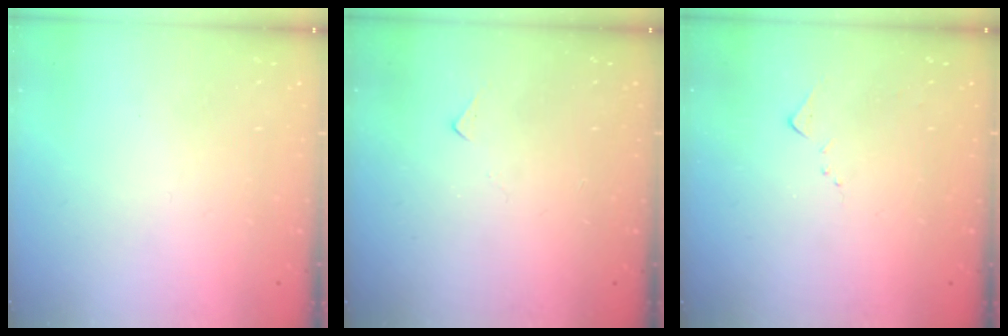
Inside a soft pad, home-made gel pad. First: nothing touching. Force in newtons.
{"total": 5.2, "press": 5.1, "slide": 0.8}
{"total": 5.4, "press": 5.4, "slide": 0.7}